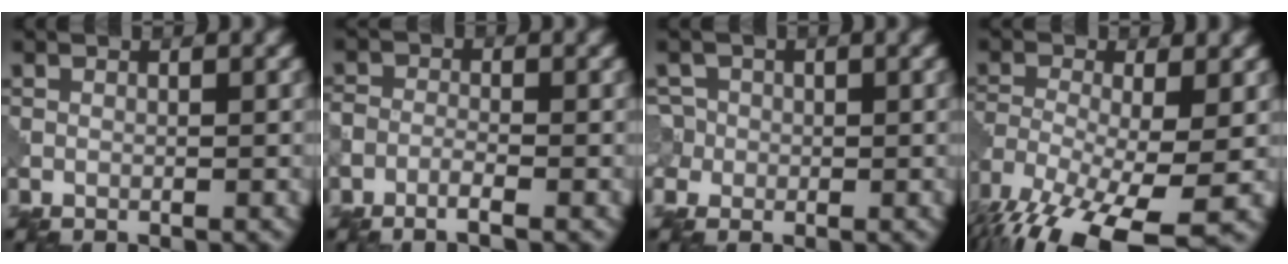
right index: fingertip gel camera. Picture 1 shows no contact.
{"total": 1.7, "force": [-1.1, 0.6, 1.1], "torque": [-0.023, 0.000, -0.028]}
{"total": 2.9, "force": [-0.1, 2.8, 0.9], "torque": [-0.010, 0.023, -0.016]}
{"total": 12.6, "force": [-7.7, 3.9, 9.3], "torque": [-0.185, -0.026, -0.133]}